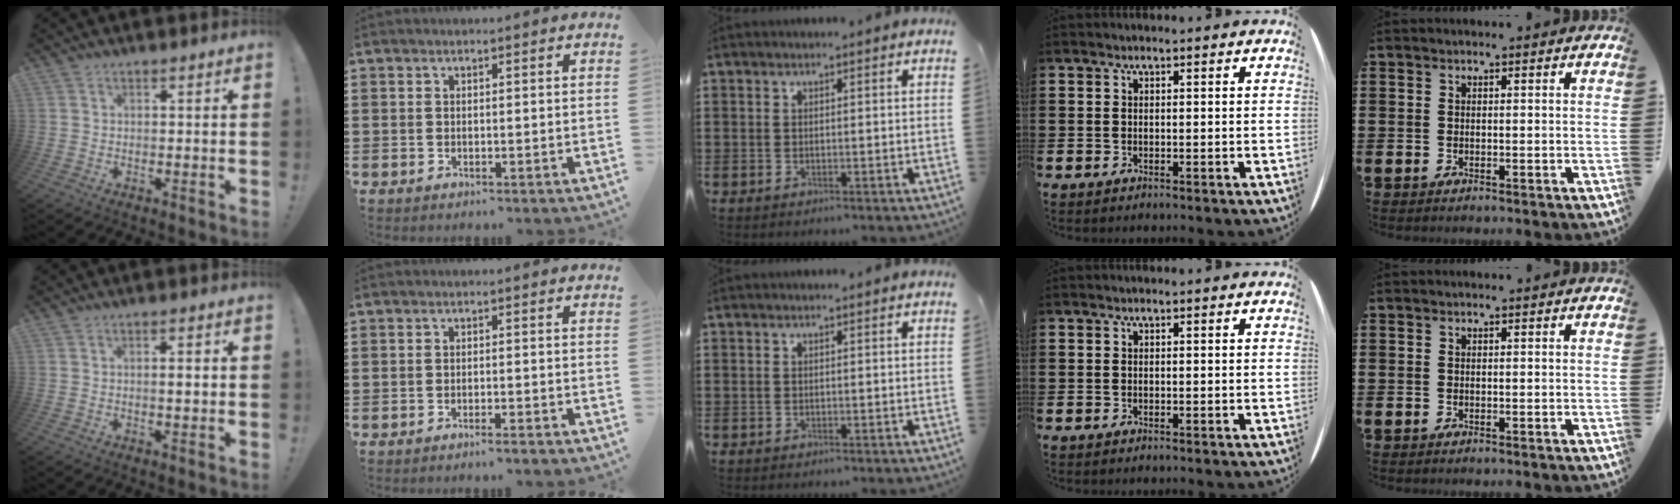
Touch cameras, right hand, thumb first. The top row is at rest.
{"thumb": {"total": 1.8, "force": [-0.1, 0.2, 1.8], "torque": [-0.019, -0.003, -0.007]}, "index": {"total": 1.4, "force": [-1.4, 0.0, 0.5], "torque": [-0.010, 0.000, -0.025]}}